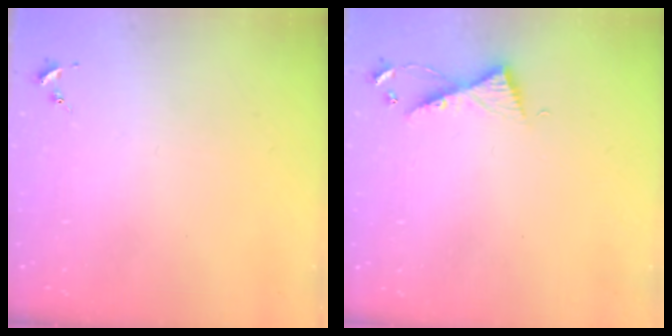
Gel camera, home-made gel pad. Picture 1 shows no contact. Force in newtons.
{"total": 6.2, "press": 6.2, "slide": 0.6}